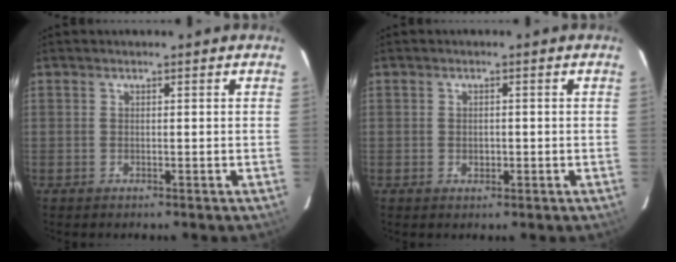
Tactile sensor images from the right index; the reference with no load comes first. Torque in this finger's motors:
{"motor_torque": [0.03, 0.01, -0.01, -0.01]}